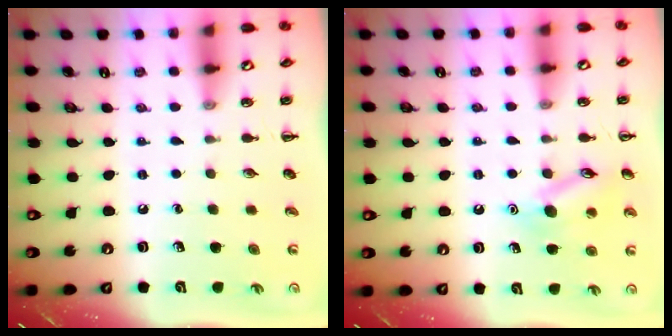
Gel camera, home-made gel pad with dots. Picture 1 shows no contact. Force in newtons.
{"total": 11.1, "press": 11.1, "slide": 0.9}